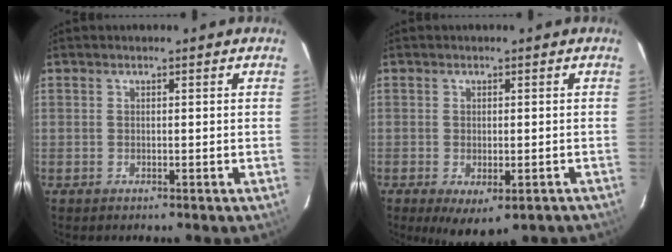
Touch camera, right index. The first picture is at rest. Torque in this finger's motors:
{"motor_torque": [1.13, -0.93, 0.39, 0.05]}